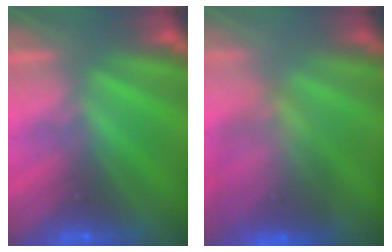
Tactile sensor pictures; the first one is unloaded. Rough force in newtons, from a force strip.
{"total": 7.1}